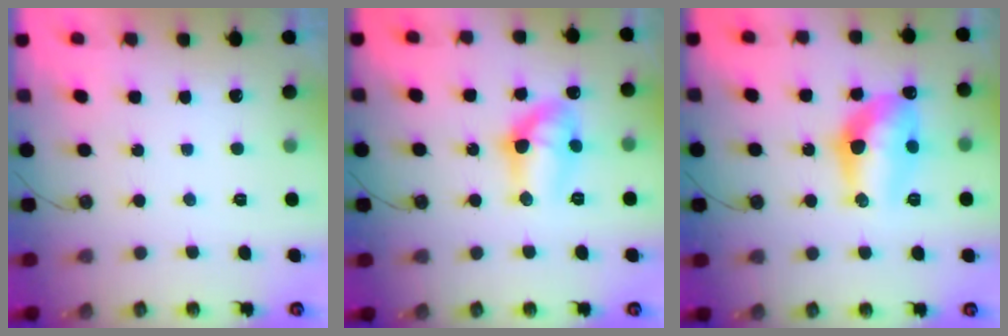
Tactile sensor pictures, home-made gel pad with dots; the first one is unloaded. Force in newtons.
{"total": 12.0, "press": 12.0, "slide": 1.0}
{"total": 12.8, "press": 12.8, "slide": 1.2}